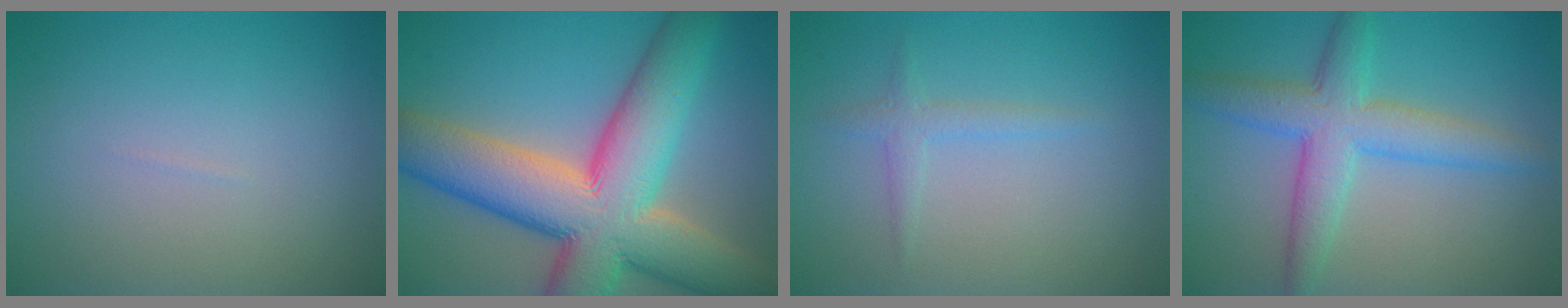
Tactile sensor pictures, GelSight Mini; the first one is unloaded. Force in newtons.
{"total": 14.3, "press": 14.3, "slide": 0.7}
{"total": 1.5, "press": 1.4, "slide": 0.2}
{"total": 5.4, "press": 5.4, "slide": 0.0}